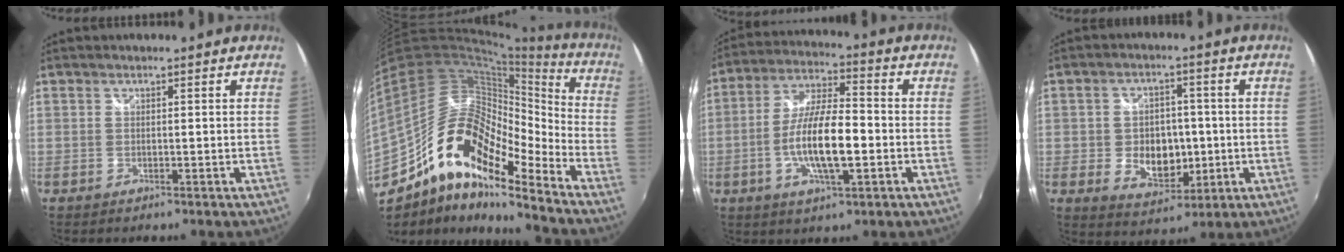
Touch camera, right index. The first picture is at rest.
{"total": 19.5, "force": [-11.2, 6.7, 14.5], "torque": [-0.241, -0.012, -0.223]}
{"total": 12.8, "force": [-3.1, 3.6, 11.9], "torque": [-0.238, -0.002, -0.056]}
{"total": 10.4, "force": [-1.7, 7.9, 6.6], "torque": [-0.137, 0.000, -0.017]}